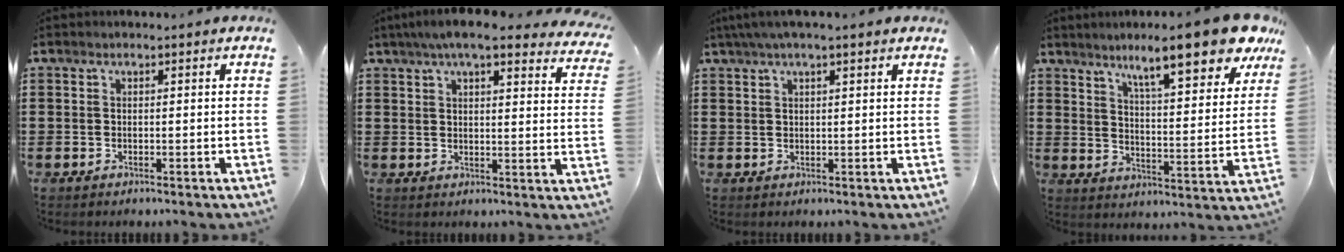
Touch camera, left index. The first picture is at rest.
{"total": 6.5, "force": [5.5, 0.6, 3.4], "torque": [-0.076, -0.012, 0.095]}
{"total": 2.9, "force": [1.9, 0.1, 2.2], "torque": [-0.045, 0.006, 0.033]}
{"total": 12.1, "force": [9.4, 1.0, 7.6], "torque": [-0.133, -0.045, 0.152]}